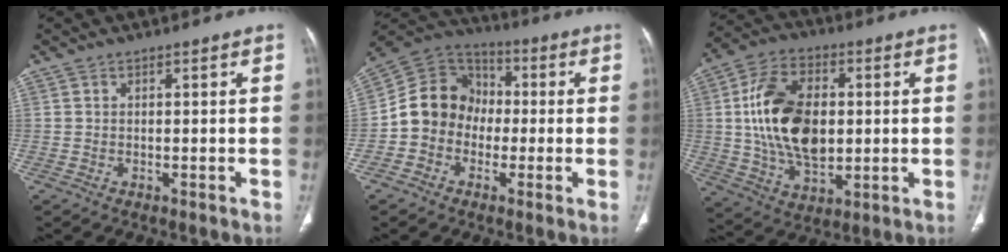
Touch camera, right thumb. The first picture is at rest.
{"total": 11.8, "force": [-1.8, 10.4, 5.3], "torque": [-0.068, 0.038, -0.047]}
{"total": 18.4, "force": [1.4, 11.6, 14.2], "torque": [-0.236, 0.003, 0.030]}